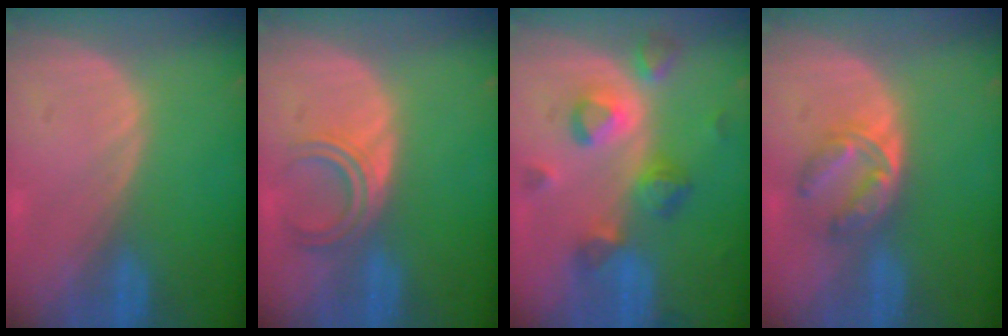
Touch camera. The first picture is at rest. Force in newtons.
{"total": 4.4, "press": 4.1, "slide": 1.6}
{"total": 8.0, "press": 7.7, "slide": 2.1}
{"total": 5.4, "press": 5.2, "slide": 1.4}